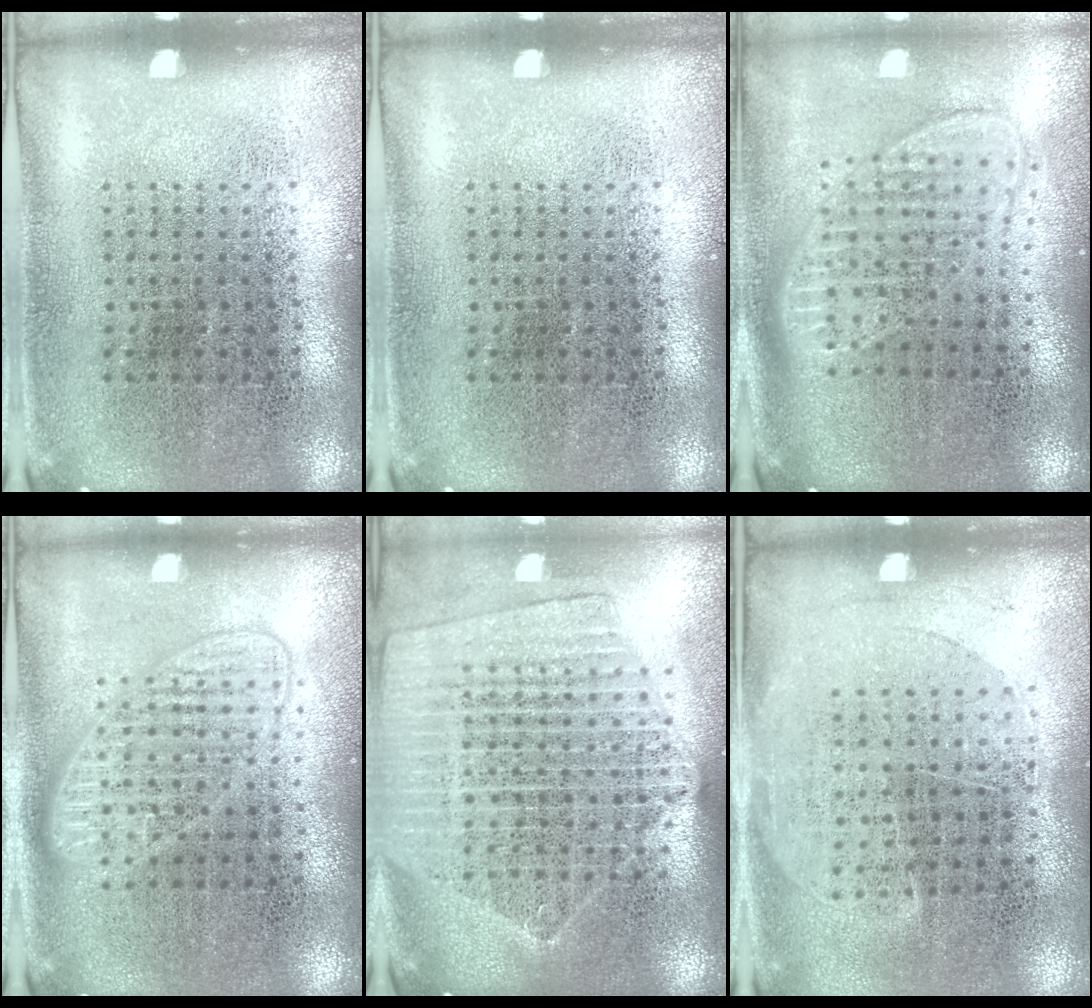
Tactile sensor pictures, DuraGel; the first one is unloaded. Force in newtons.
{"total": 0.0}
{"total": 1.8, "press": 1.5, "slide": 1.0}
{"total": 1.5, "press": 1.4, "slide": 0.2}
{"total": 2.2, "press": 2.0, "slide": 1.0}
{"total": 1.3, "press": 1.1, "slide": 0.7}